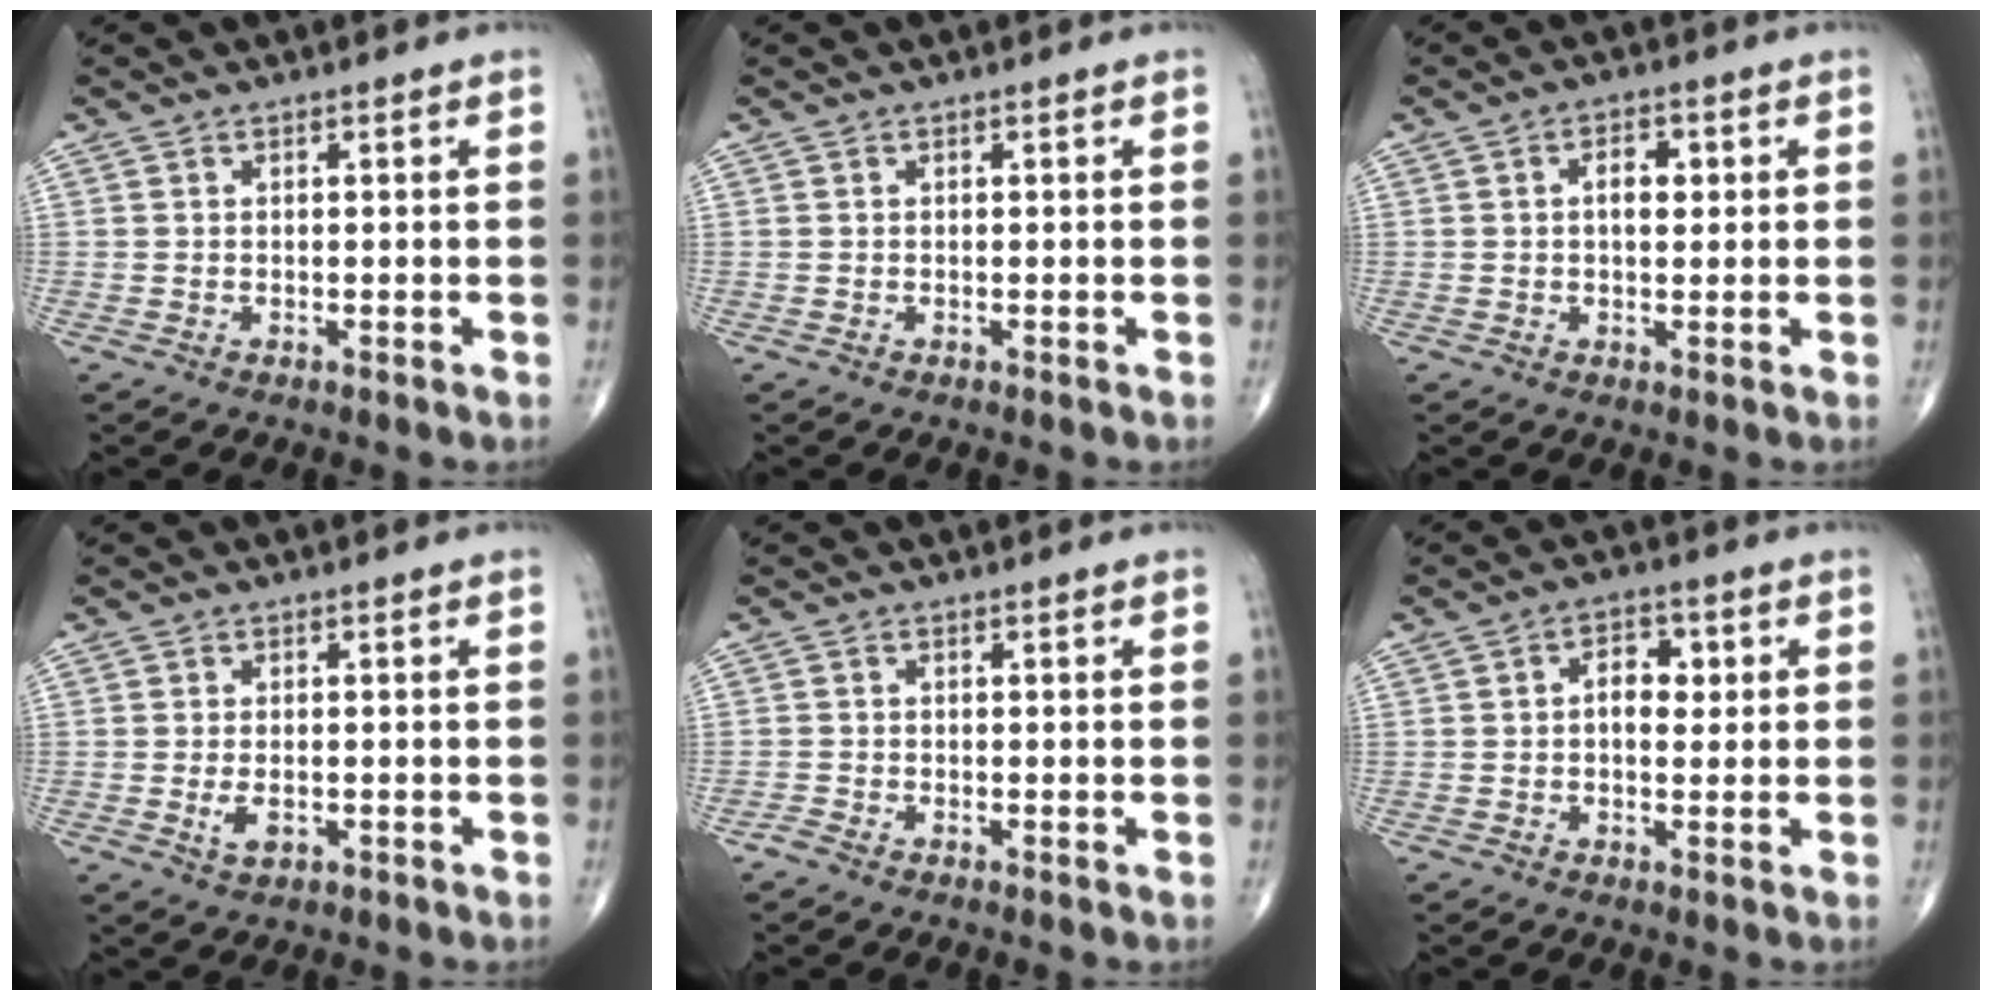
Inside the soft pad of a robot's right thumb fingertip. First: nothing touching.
{"total": 0.0}
{"total": 4.1, "force": [0.8, 2.4, 3.3], "torque": [-0.043, 0.004, 0.009]}
{"total": 2.9, "force": [-0.7, 1.5, 2.4], "torque": [-0.044, -0.003, -0.011]}
{"total": 1.2, "force": [-0.9, 0.3, 0.7], "torque": [-0.021, -0.004, -0.025]}
{"total": 5.0, "force": [0.6, 3.4, 3.7], "torque": [-0.036, 0.009, 0.003]}